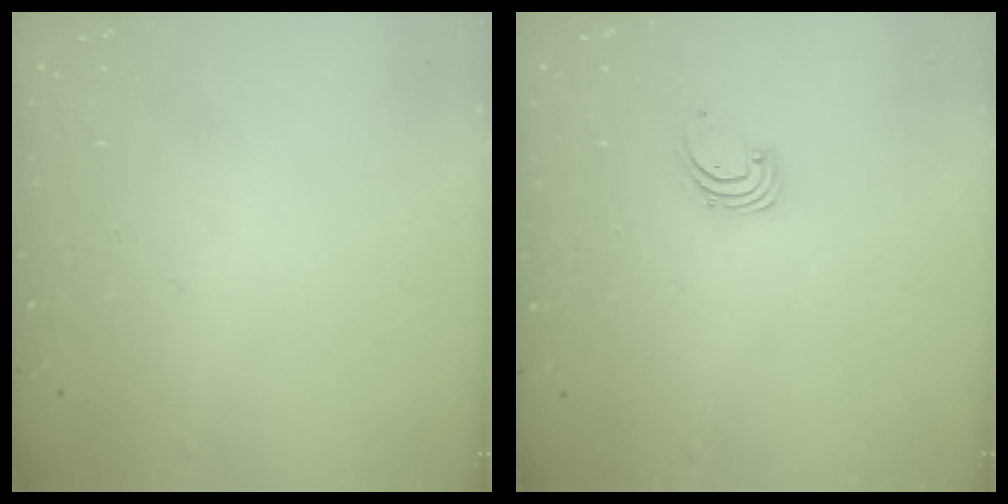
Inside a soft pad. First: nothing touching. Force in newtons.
{"total": 1.4, "press": 1.4, "slide": 0.1}